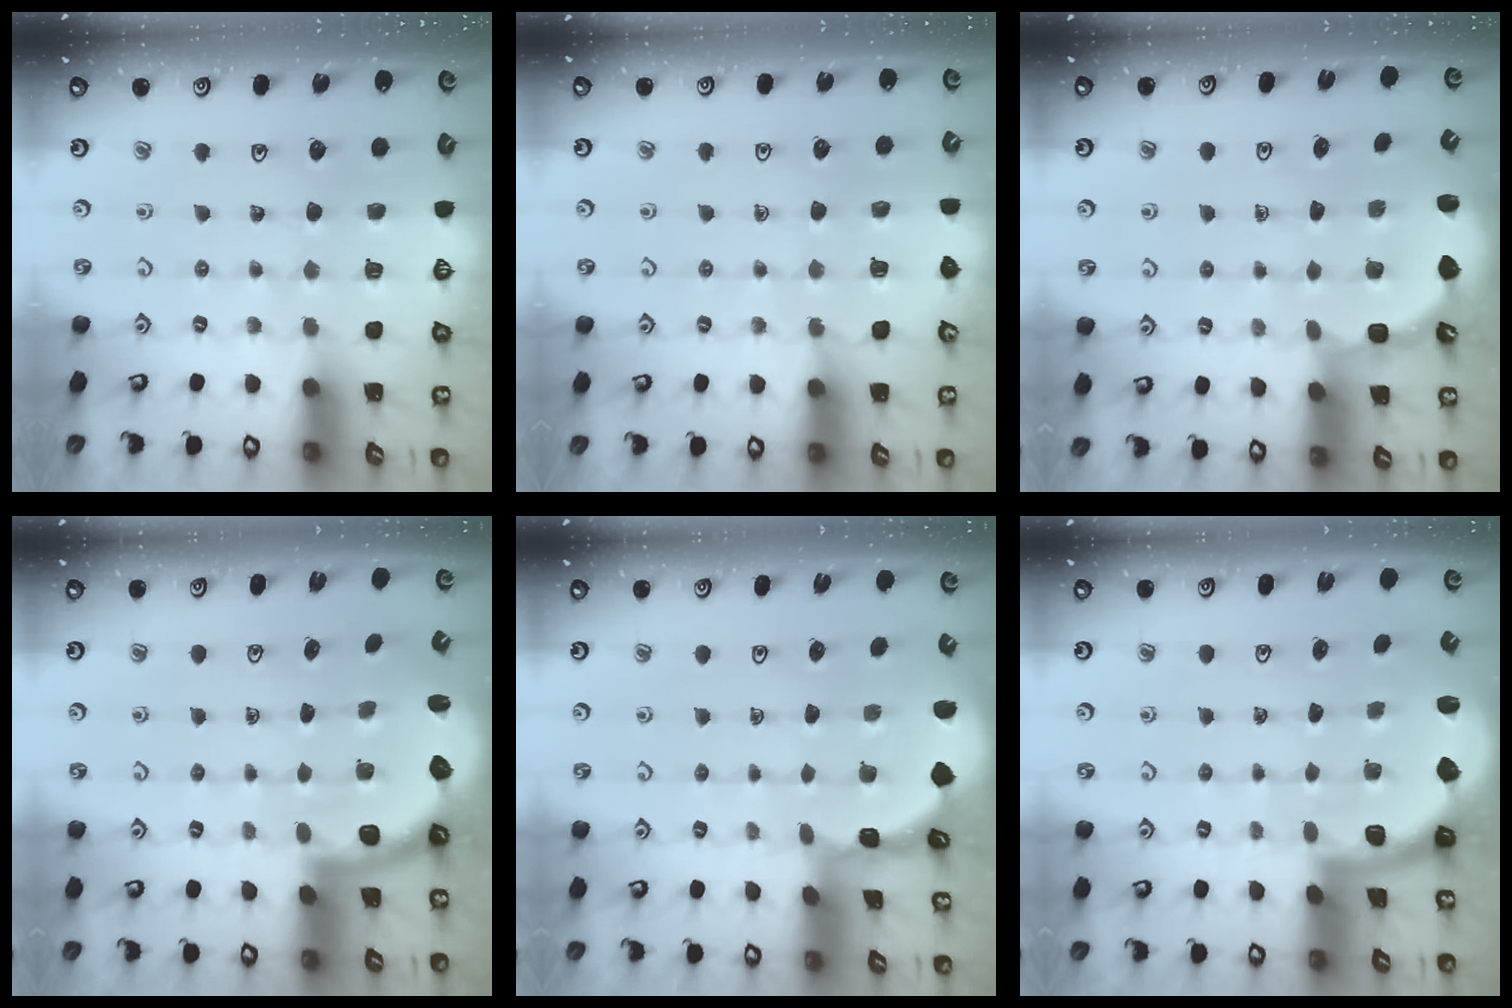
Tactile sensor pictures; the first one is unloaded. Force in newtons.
{"total": 5.2, "press": 4.8, "slide": 2.1}
{"total": 3.8, "press": 3.3, "slide": 2.1}
{"total": 2.8, "press": 2.5, "slide": 1.3}
{"total": 1.6, "press": 1.6, "slide": 0.1}
{"total": 2.0, "press": 2.0, "slide": 0.5}